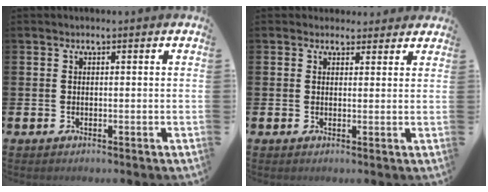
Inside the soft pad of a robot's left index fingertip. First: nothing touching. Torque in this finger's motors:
{"motor_torque": [0.98, -1.16, 0.42, 0.00]}